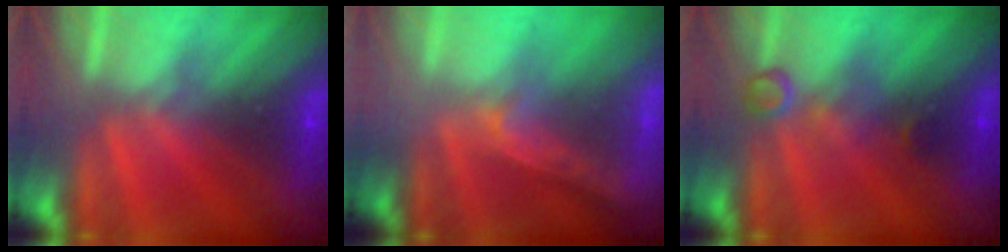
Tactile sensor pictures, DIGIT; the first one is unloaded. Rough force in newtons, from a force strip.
{"total": 1.8}
{"total": 2.9}